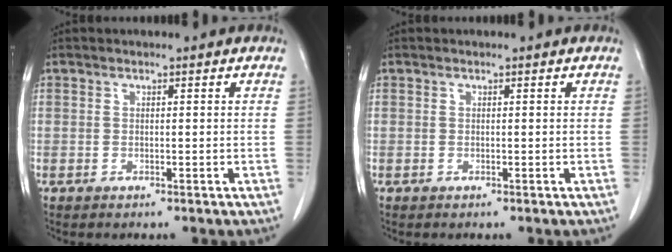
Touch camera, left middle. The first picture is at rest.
{"total": 0.0}